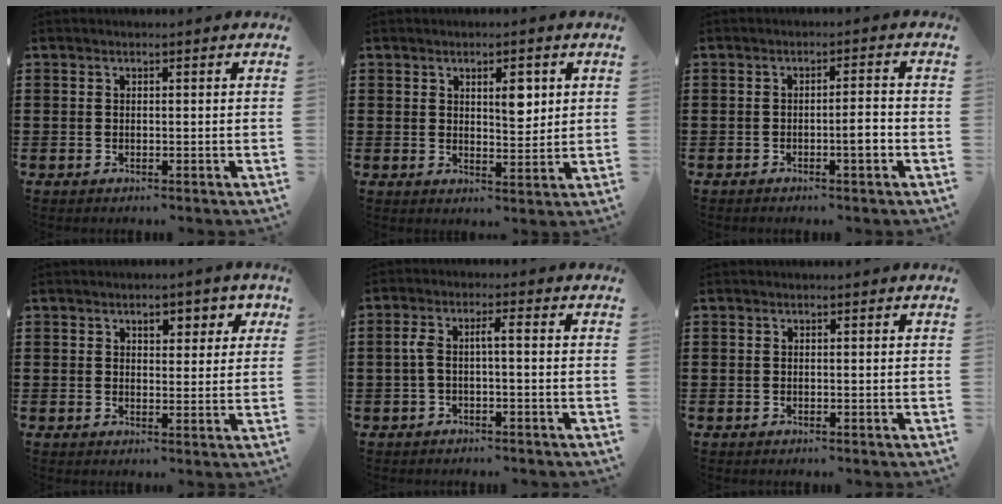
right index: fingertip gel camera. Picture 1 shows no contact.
{"total": 4.6, "force": [1.8, 2.0, 3.7], "torque": [-0.055, -0.002, 0.025]}
{"total": 3.5, "force": [-1.2, 0.3, 3.3], "torque": [-0.056, -0.001, -0.023]}
{"total": 3.3, "force": [1.7, 1.8, 2.2], "torque": [-0.027, 0.000, 0.020]}
{"total": 3.2, "force": [-0.4, 0.5, 3.1], "torque": [-0.075, 0.000, -0.016]}
{"total": 0.0}